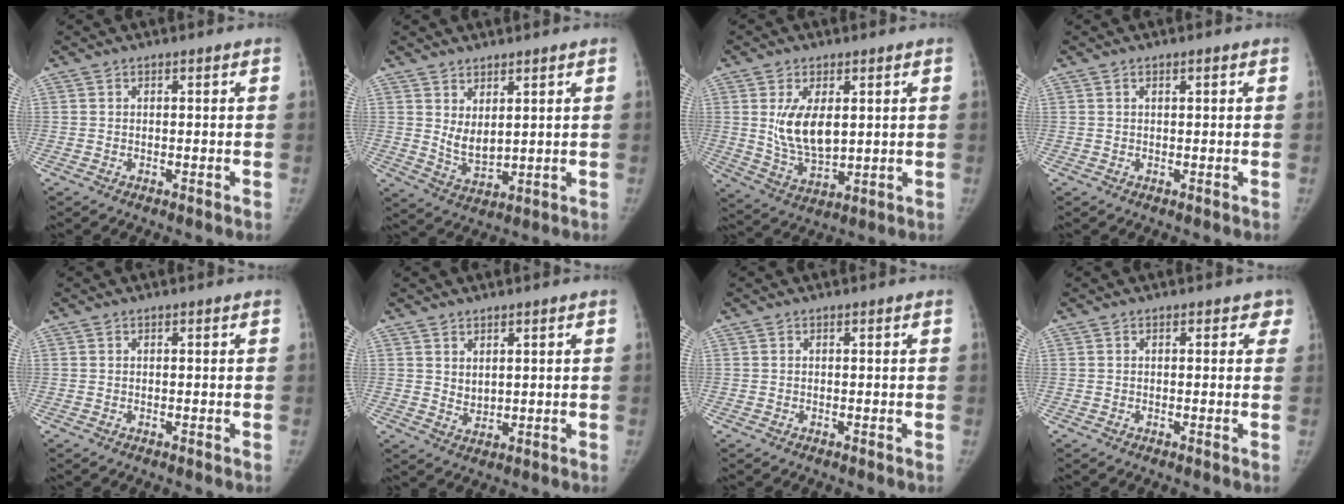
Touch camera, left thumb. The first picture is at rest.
{"total": 5.4, "force": [2.1, 2.8, 4.1], "torque": [-0.064, -0.031, 0.054]}
{"total": 10.1, "force": [2.0, 5.5, 8.2], "torque": [-0.135, -0.022, 0.053]}
{"total": 0.9, "force": [0.5, 0.4, 0.7], "torque": [-0.011, 0.004, 0.008]}
{"total": 0.0}
{"total": 2.6, "force": [1.4, 1.6, 1.5], "torque": [-0.019, -0.017, 0.034]}
{"total": 0.0}
{"total": 1.9, "force": [1.0, 1.3, 1.0], "torque": [0.022, 0.001, 0.004]}